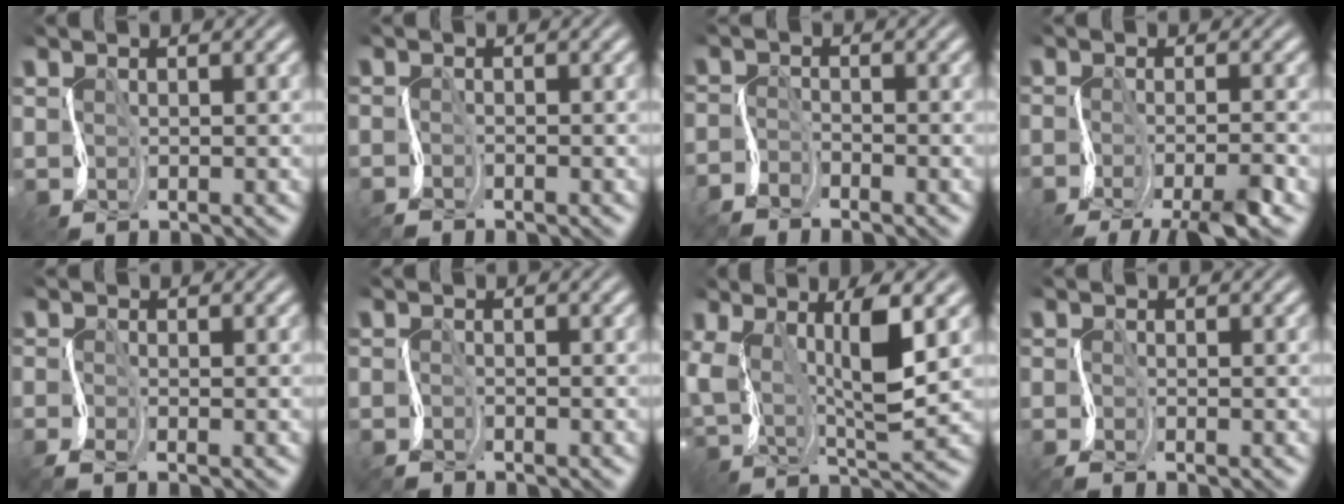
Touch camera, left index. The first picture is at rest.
{"total": 1.7, "force": [-1.7, 0.0, 0.1], "torque": [-0.008, -0.002, -0.042]}
{"total": 2.9, "force": [-2.8, 0.5, 0.4], "torque": [-0.012, -0.001, -0.067]}
{"total": 5.4, "force": [-3.8, 0.6, 3.7], "torque": [-0.055, -0.002, -0.076]}
{"total": 1.9, "force": [-1.6, 0.1, 1.0], "torque": [-0.029, -0.008, -0.041]}
{"total": 2.0, "force": [-2.0, 0.1, 0.1], "torque": [-0.007, -0.001, -0.047]}
{"total": 6.9, "force": [1.3, 2.3, 6.3], "torque": [-0.129, 0.004, 0.017]}
{"total": 1.6, "force": [-1.5, -0.1, 0.4], "torque": [-0.014, -0.003, -0.039]}